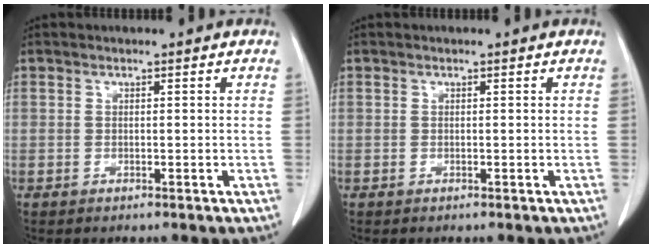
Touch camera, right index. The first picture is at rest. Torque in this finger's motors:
{"motor_torque": [0.00, 0.00, 0.00, 0.00]}